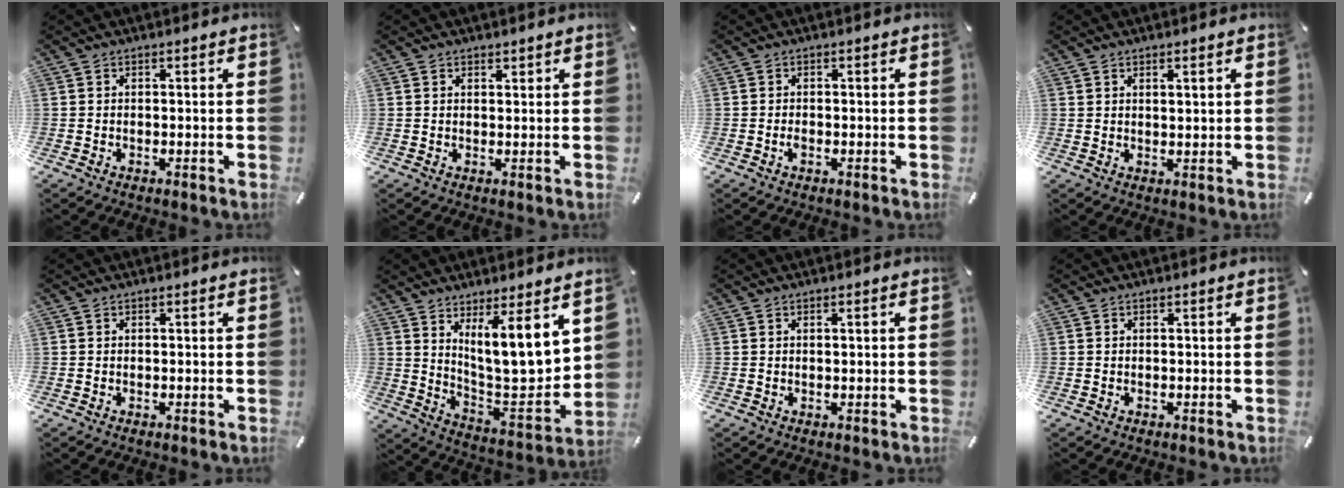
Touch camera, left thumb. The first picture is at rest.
{"total": 1.1, "force": [0.8, 0.7, 0.4], "torque": [-0.007, 0.002, 0.015]}
{"total": 1.3, "force": [-0.5, 0.6, 1.0], "torque": [-0.019, 0.001, -0.010]}
{"total": 1.5, "force": [1.2, 0.2, 0.9], "torque": [-0.017, -0.001, 0.021]}
{"total": 0.0}
{"total": 14.1, "force": [7.4, 3.9, 11.3], "torque": [-0.162, -0.058, 0.123]}
{"total": 0.9, "force": [0.3, 0.1, 0.8], "torque": [-0.015, 0.000, 0.004]}
{"total": 0.0}